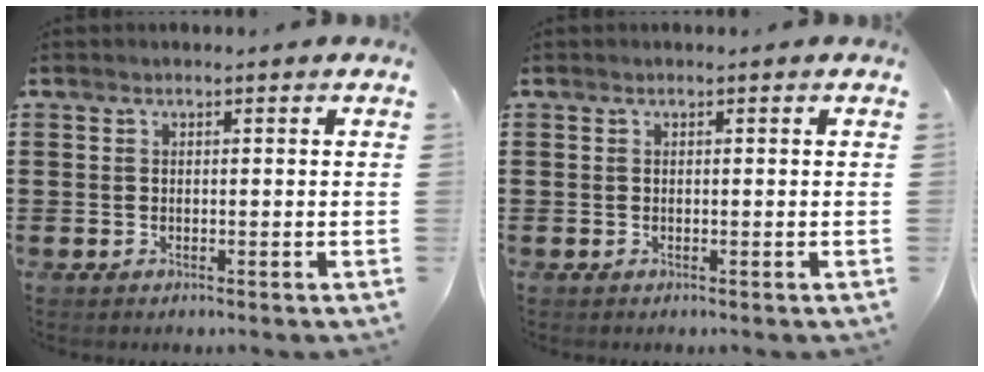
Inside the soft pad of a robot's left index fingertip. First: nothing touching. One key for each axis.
{"total": 0.0}